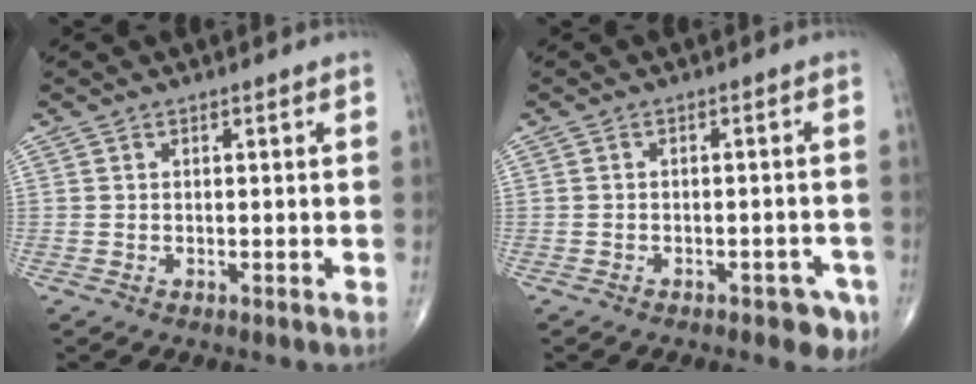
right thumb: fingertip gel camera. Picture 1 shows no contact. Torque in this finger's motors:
{"motor_torque": [0.83, 0.61, -0.09, -0.15, 0.08]}